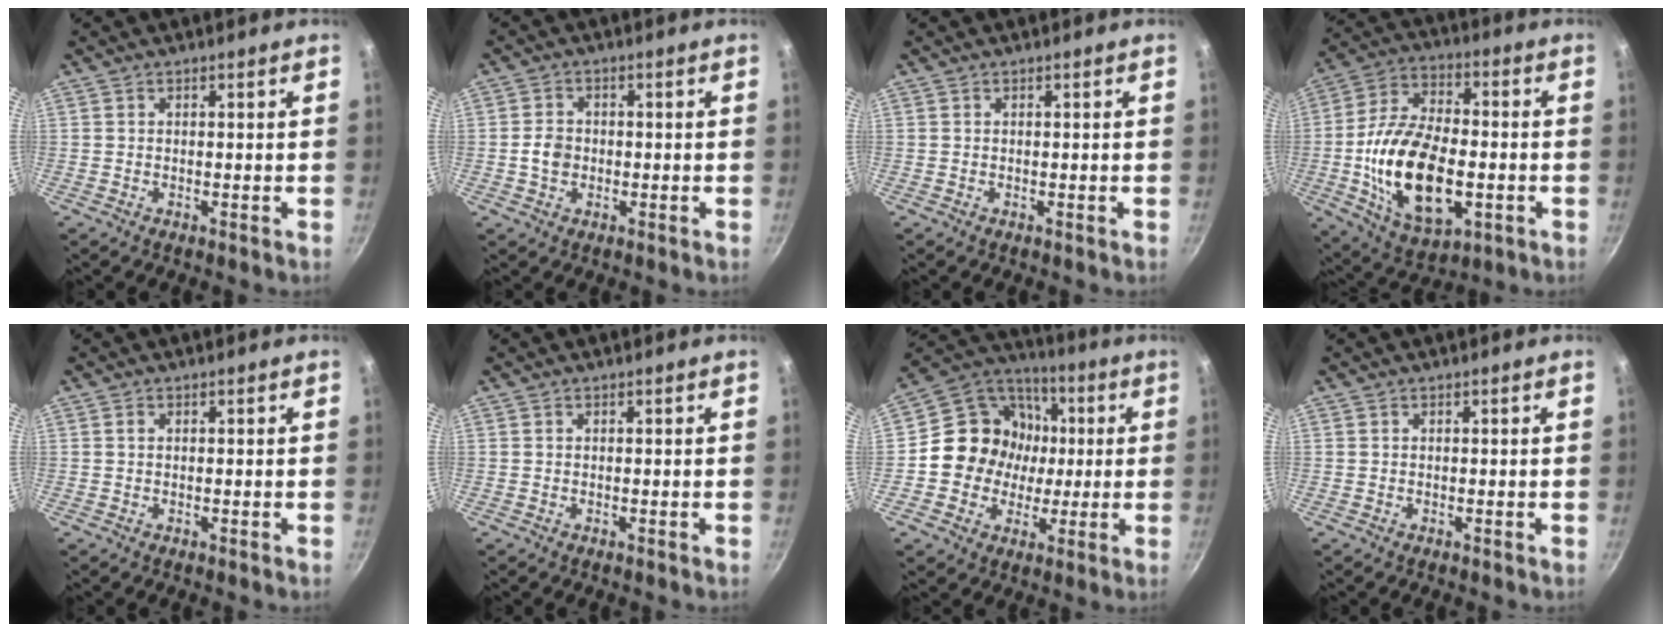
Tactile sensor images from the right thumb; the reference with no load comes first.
{"total": 3.7, "force": [-0.6, 3.0, 2.1], "torque": [-0.027, 0.010, -0.014]}
{"total": 0.0}
{"total": 21.7, "force": [-3.8, 11.8, 17.8], "torque": [-0.316, 0.018, -0.061]}
{"total": 0.6, "force": [0.2, 0.5, 0.4], "torque": [-0.007, 0.003, 0.003]}
{"total": 0.0}
{"total": 16.1, "force": [0.5, 14.7, 6.6], "torque": [-0.083, 0.022, -0.001]}
{"total": 0.0}